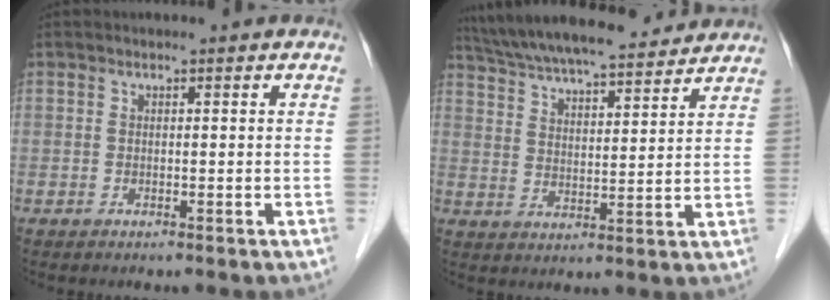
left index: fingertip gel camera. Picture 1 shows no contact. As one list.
[{"total": 19.4, "force": [17.7, 2.9, 7.6], "torque": [-0.134, 0.031, 0.267]}]